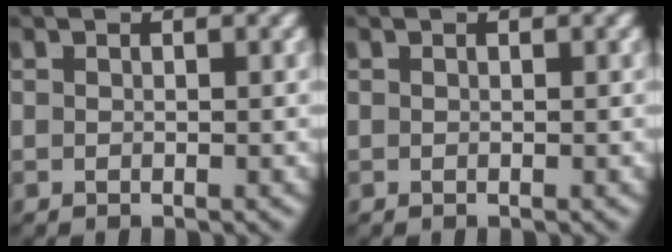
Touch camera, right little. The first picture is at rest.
{"total": 0.0}